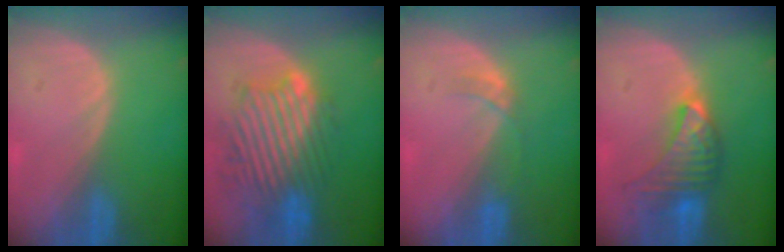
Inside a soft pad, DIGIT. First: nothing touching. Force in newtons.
{"total": 11.0, "press": 10.3, "slide": 4.0}
{"total": 2.7, "press": 2.4, "slide": 1.3}
{"total": 7.0, "press": 7.0, "slide": 0.6}